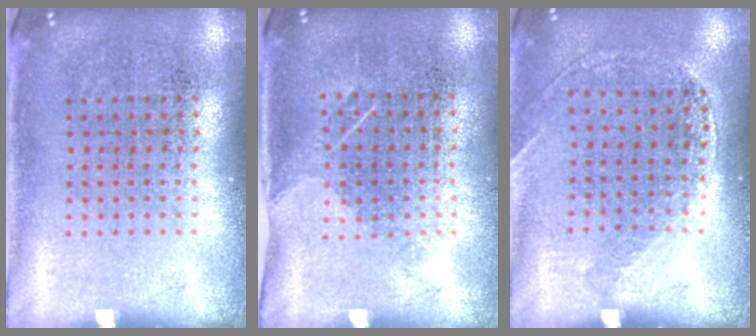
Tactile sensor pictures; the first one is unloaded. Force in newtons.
{"total": 1.2, "press": 0.9, "slide": 0.7}
{"total": 1.2, "press": 1.1, "slide": 0.4}